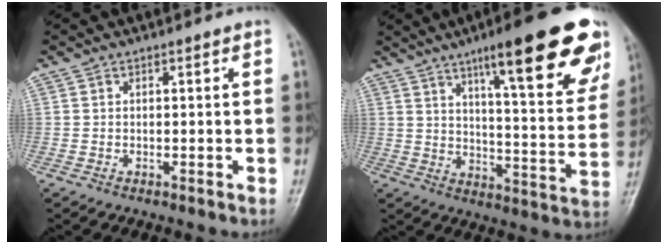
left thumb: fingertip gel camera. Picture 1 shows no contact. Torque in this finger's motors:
{"motor_torque": [2.46, 1.54, 1.75, -1.02, 0.38]}